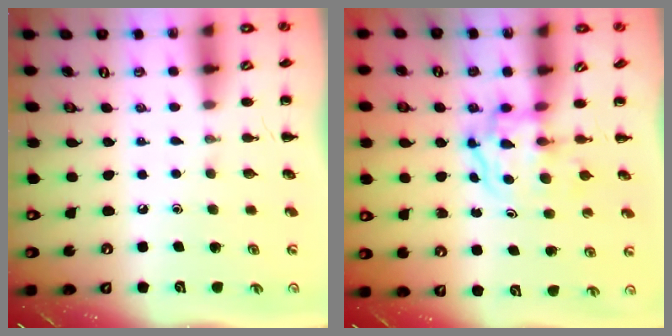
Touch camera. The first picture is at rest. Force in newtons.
{"total": 3.6, "press": 3.6, "slide": 0.4}